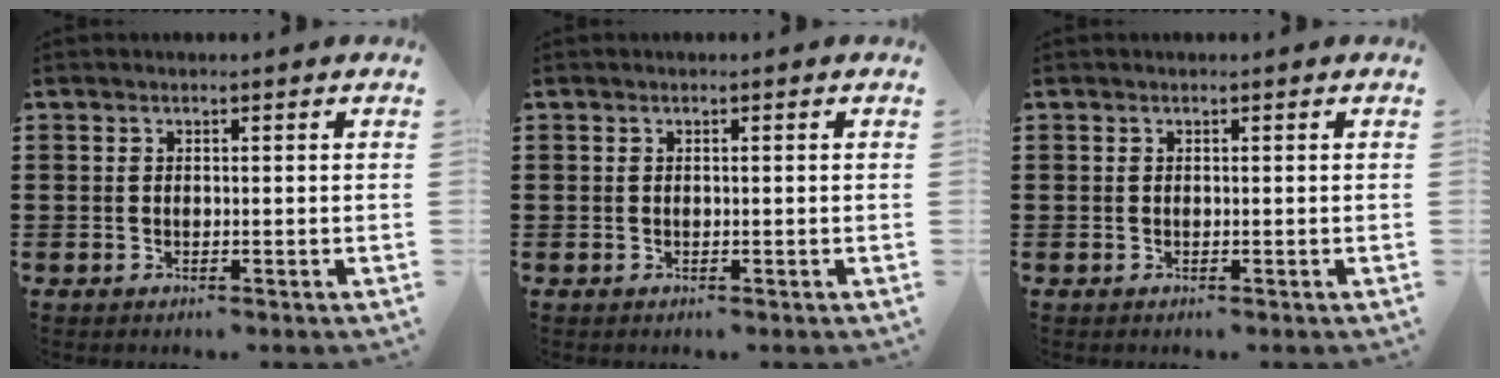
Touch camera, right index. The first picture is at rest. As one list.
[{"total": 0.0}, {"total": 0.0}]